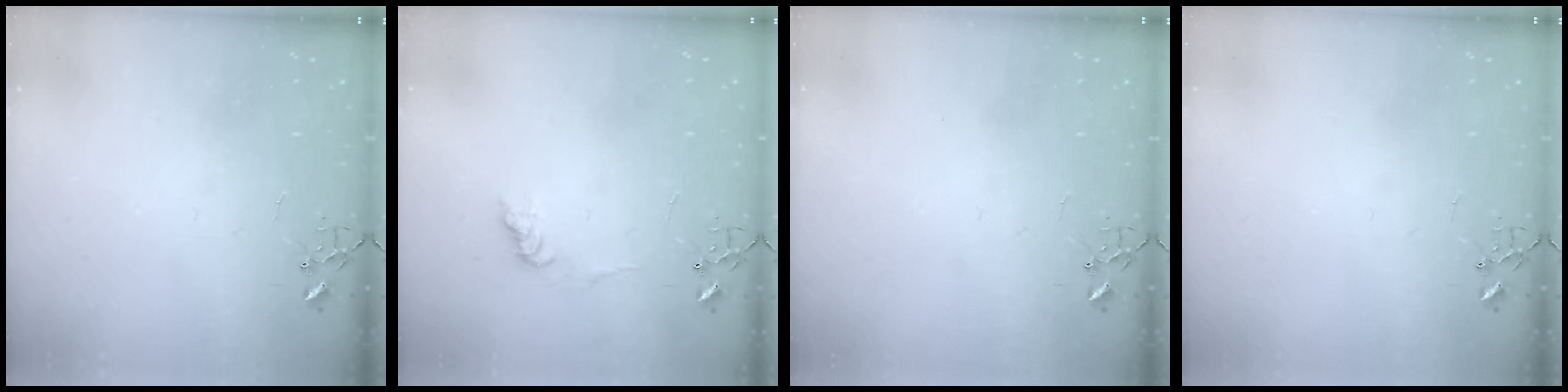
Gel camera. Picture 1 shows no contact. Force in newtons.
{"total": 7.3, "press": 7.3, "slide": 0.3}
{"total": 0.0}
{"total": 0.0}